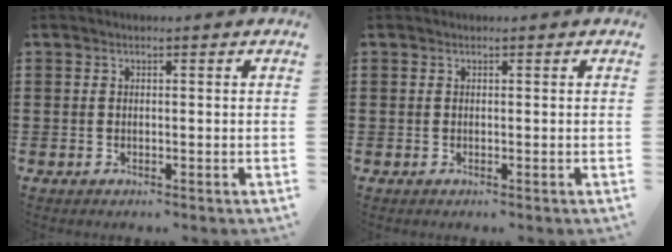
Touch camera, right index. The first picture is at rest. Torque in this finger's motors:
{"motor_torque": [-0.03, 0.29, 0.00, 0.00]}